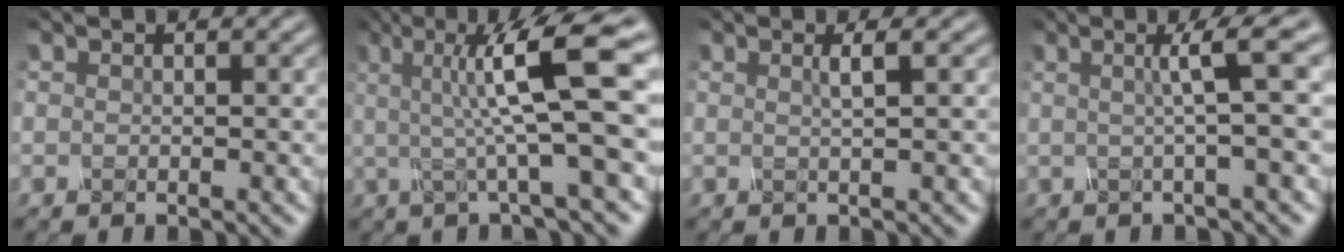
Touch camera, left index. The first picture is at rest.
{"total": 9.1, "force": [1.5, 1.6, 8.8], "torque": [-0.128, 0.010, 0.020]}
{"total": 1.6, "force": [0.4, 0.5, 1.4], "torque": [-0.018, 0.005, 0.002]}
{"total": 4.3, "force": [0.7, 0.5, 4.2], "torque": [-0.062, 0.013, 0.006]}